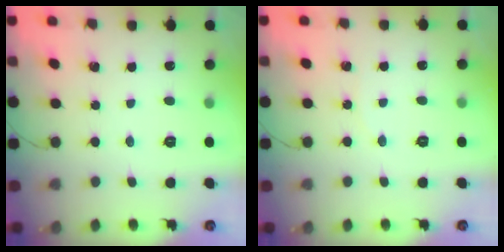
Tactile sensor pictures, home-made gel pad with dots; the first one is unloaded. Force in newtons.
{"total": 3.6, "press": 2.9, "slide": 2.2}